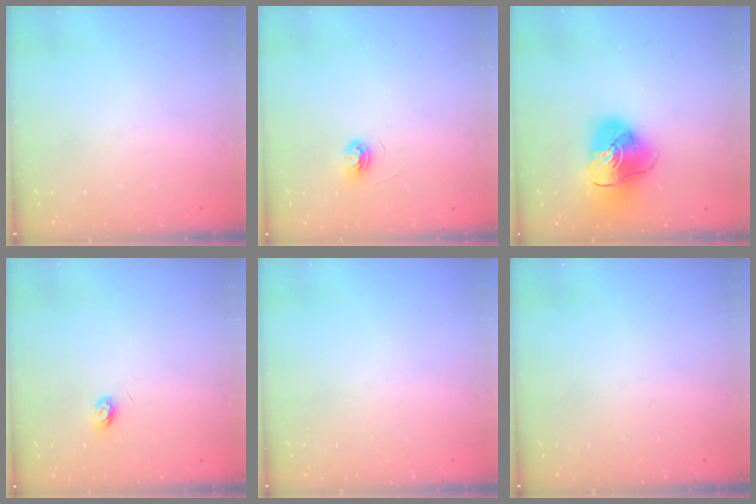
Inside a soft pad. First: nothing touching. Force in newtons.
{"total": 4.4, "press": 4.4, "slide": 0.5}
{"total": 13.5, "press": 13.4, "slide": 1.9}
{"total": 4.6, "press": 4.6, "slide": 0.5}
{"total": 0.0}
{"total": 0.0}